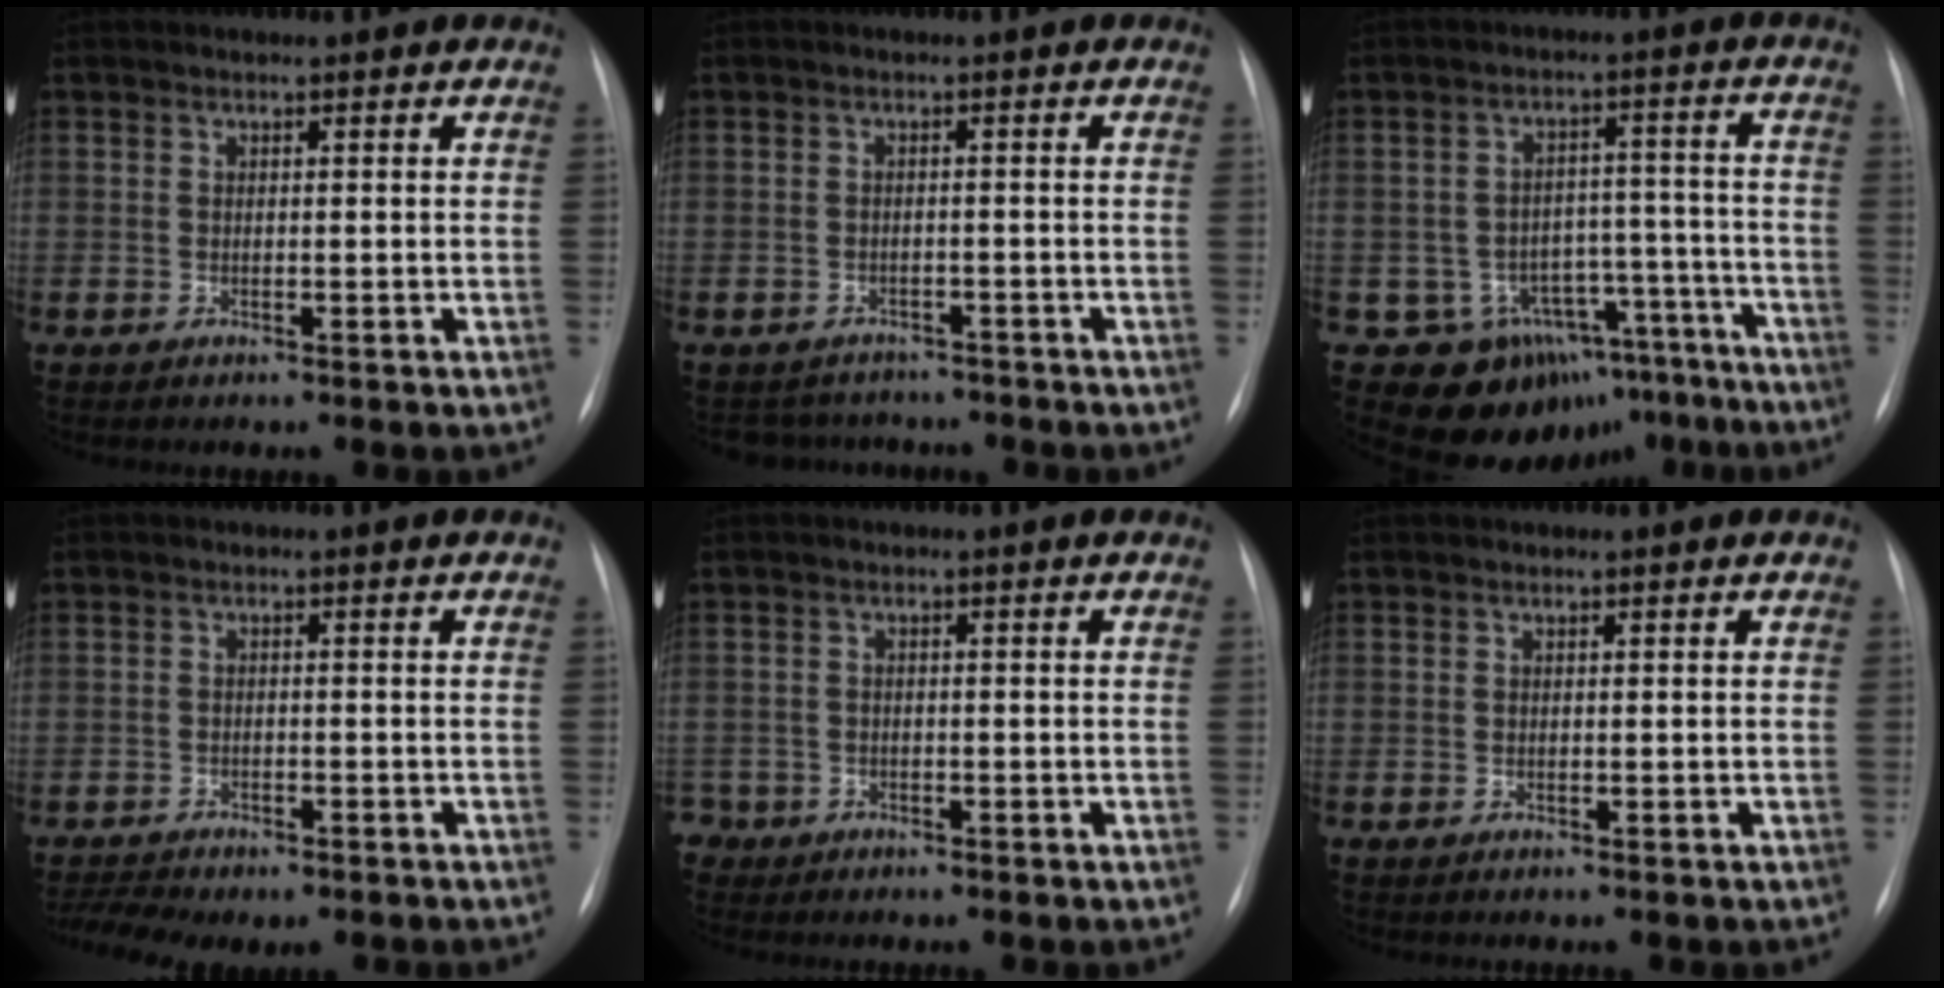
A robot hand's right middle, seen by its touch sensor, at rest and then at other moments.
{"total": 5.0, "force": [-4.6, 2.1, -0.1], "torque": [0.004, 0.011, -0.058]}
{"total": 14.0, "force": [-9.6, 9.9, 2.3], "torque": [-0.007, 0.075, -0.111]}
{"total": 6.6, "force": [-5.3, 2.2, 3.3], "torque": [-0.052, 0.004, -0.075]}
{"total": 2.5, "force": [-1.5, 2.0, -0.3], "torque": [0.005, 0.008, -0.030]}
{"total": 0.0}